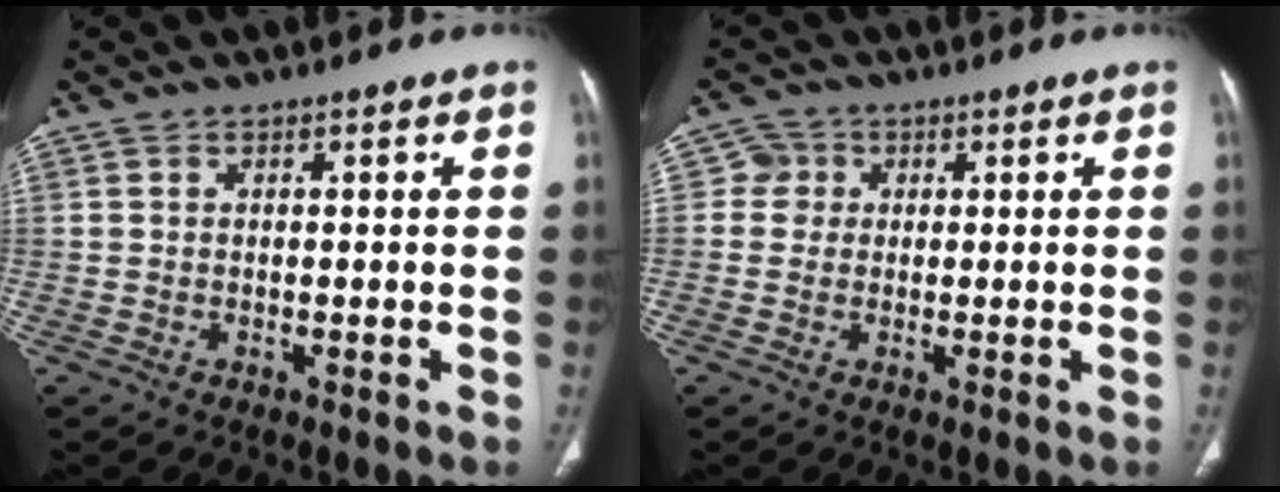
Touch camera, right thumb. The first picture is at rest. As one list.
[{"total": 3.1, "force": [0.5, 3.0, 0.4], "torque": [0.018, 0.006, 0.002]}]